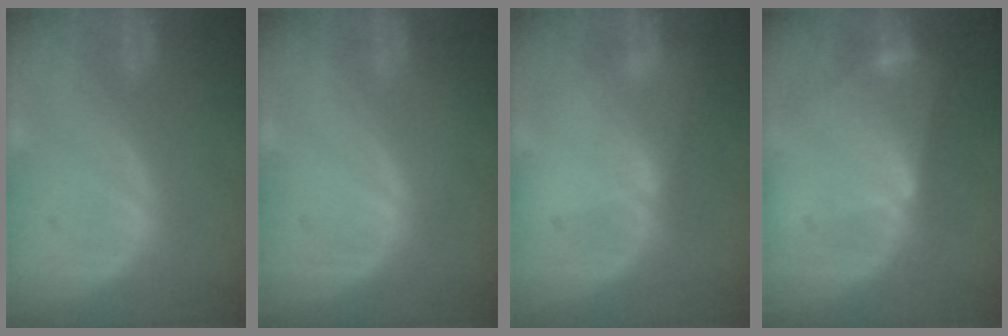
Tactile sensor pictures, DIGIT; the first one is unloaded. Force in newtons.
{"total": 0.0}
{"total": 1.4, "press": 1.1, "slide": 0.8}
{"total": 6.7, "press": 6.1, "slide": 2.7}